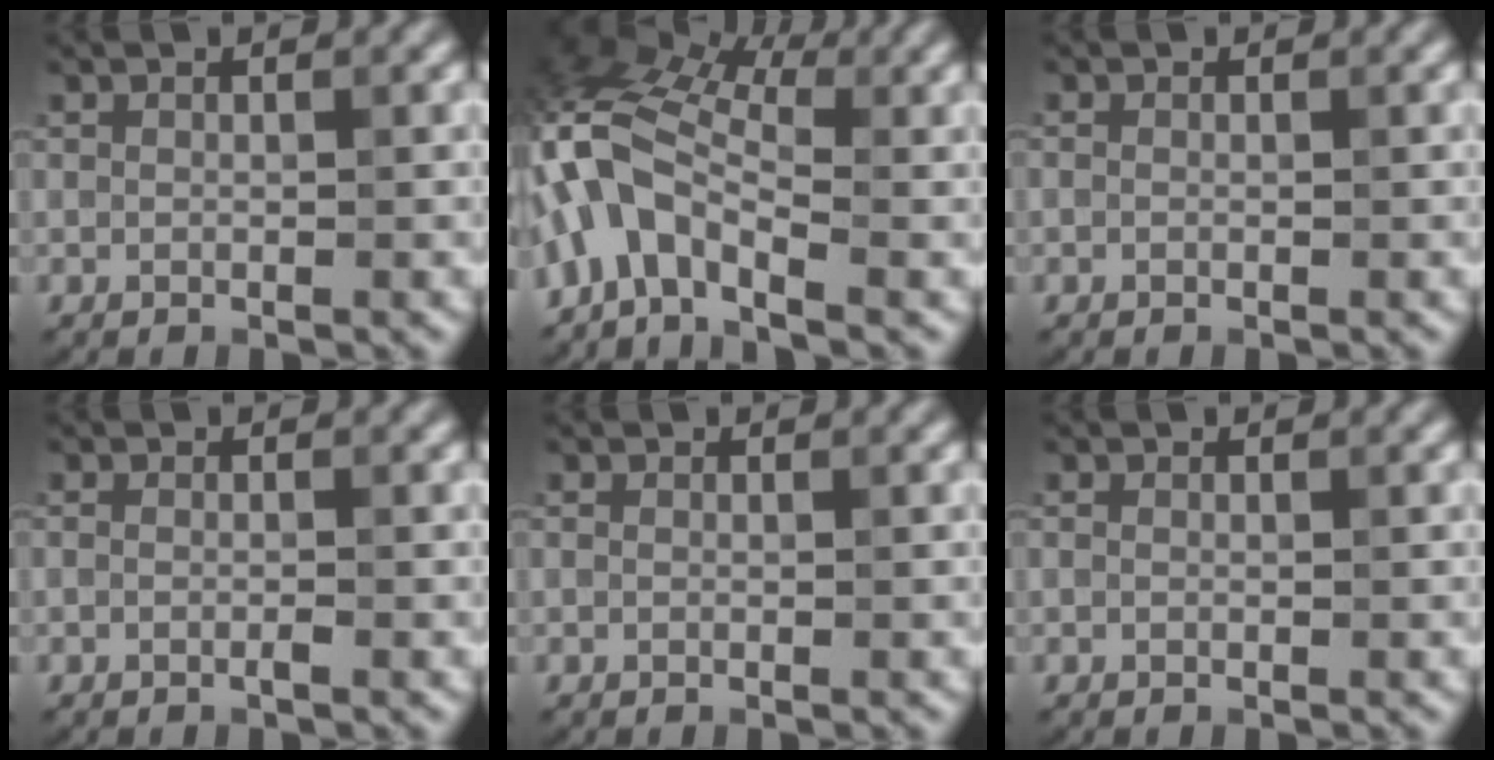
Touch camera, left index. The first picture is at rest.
{"total": 7.8, "force": [-2.8, 4.1, 6.0], "torque": [-0.122, 0.022, -0.081]}
{"total": 0.0}
{"total": 0.7, "force": [-0.4, 0.1, 0.5], "torque": [-0.011, -0.003, -0.009]}
{"total": 0.0}
{"total": 0.0}